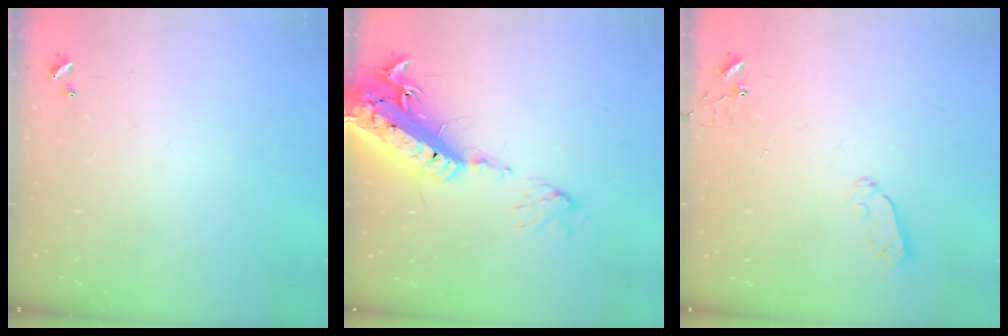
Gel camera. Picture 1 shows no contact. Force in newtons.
{"total": 23.7, "press": 23.2, "slide": 5.2}
{"total": 3.6, "press": 3.5, "slide": 0.5}